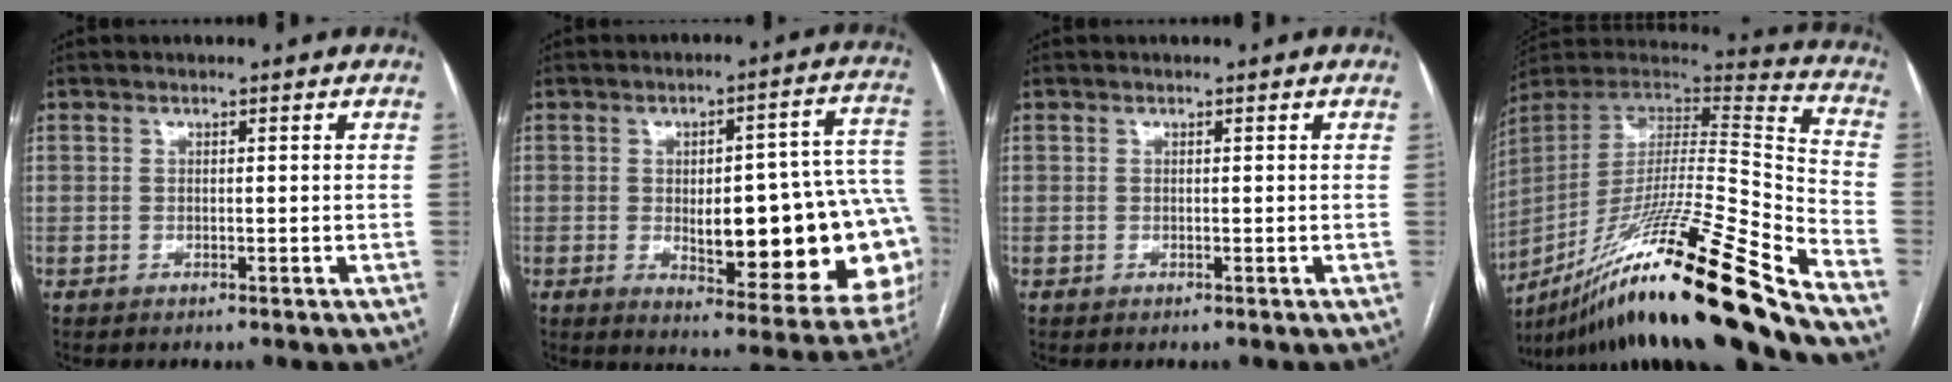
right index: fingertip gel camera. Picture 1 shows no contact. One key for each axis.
{"total": 23.5, "fx": -3.1, "fy": 7.0, "fz": 22.2, "tx": -0.195, "ty": 0.027, "tz": -0.013}
{"total": 0.0}
{"total": 33.6, "fx": -22.9, "fy": 1.3, "fz": 24.6, "tx": -0.396, "ty": -0.048, "tz": -0.387}